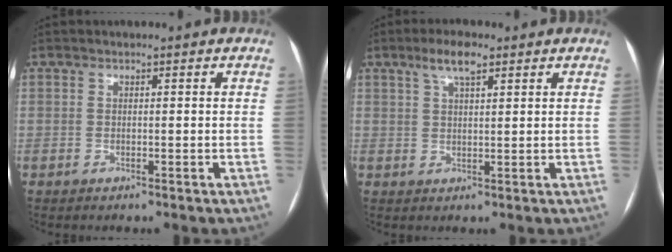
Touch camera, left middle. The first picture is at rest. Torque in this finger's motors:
{"motor_torque": [0.59, -0.56, 0.10, 0.02]}